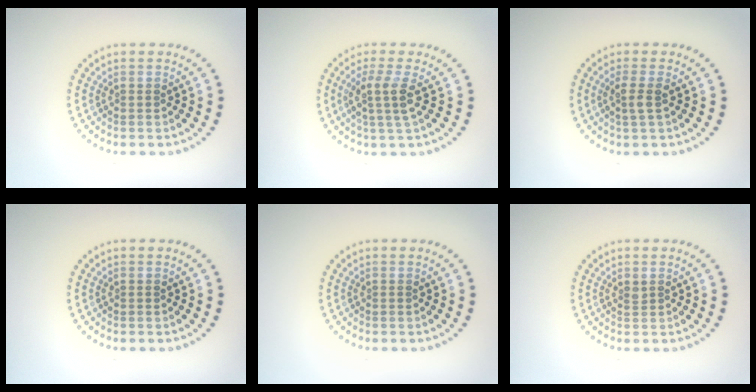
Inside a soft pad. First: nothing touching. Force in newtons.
{"total": 2.6, "press": 2.0, "slide": 1.7}
{"total": 1.6, "press": 1.3, "slide": 0.9}
{"total": 0.0}
{"total": 0.0}
{"total": 0.6, "press": 0.5, "slide": 0.3}